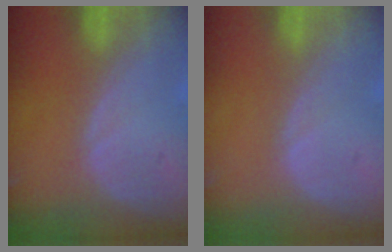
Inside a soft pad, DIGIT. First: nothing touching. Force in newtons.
{"total": 0.0}